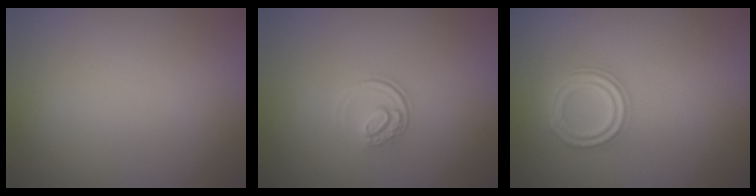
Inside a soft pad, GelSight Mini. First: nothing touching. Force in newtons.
{"total": 1.5, "press": 1.1, "slide": 1.1}
{"total": 3.6, "press": 2.9, "slide": 2.2}